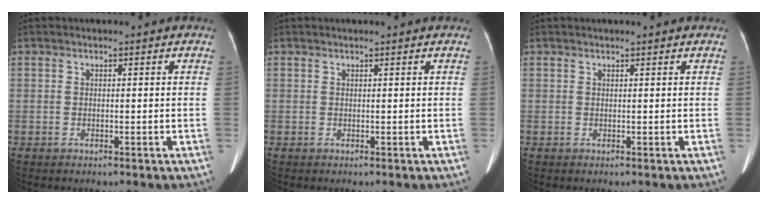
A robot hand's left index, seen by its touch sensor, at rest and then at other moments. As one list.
[{"total": 1.1, "force": [1.0, 0.0, 0.5], "torque": [-0.006, 0.011, 0.014]}, {"total": 1.8, "force": [1.6, 0.0, 0.8], "torque": [-0.007, 0.011, 0.019]}]